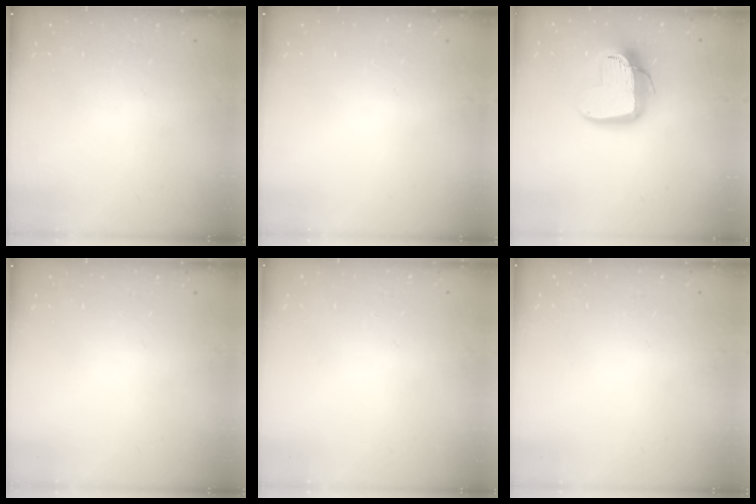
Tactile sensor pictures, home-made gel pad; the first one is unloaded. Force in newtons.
{"total": 0.0}
{"total": 16.9, "press": 16.9, "slide": 1.4}
{"total": 0.0}
{"total": 0.0}
{"total": 0.0}